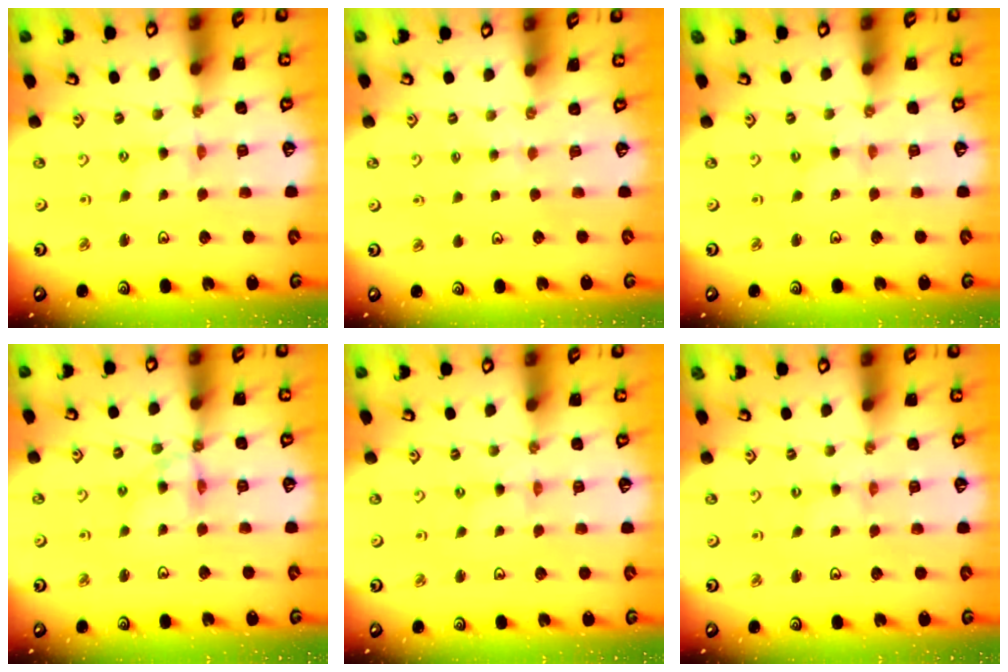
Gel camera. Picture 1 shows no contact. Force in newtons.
{"total": 2.6, "press": 2.5, "slide": 0.5}
{"total": 0.0}
{"total": 8.0, "press": 8.0, "slide": 0.8}
{"total": 0.0}
{"total": 0.0}